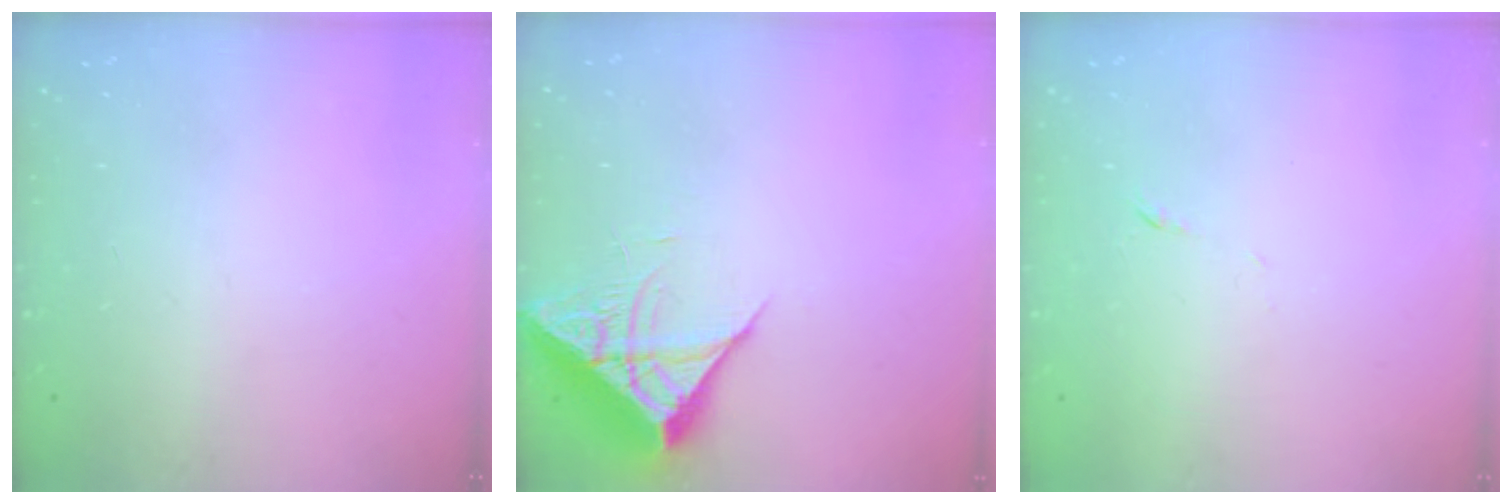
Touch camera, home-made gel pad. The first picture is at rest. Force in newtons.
{"total": 7.3, "press": 7.2, "slide": 0.3}
{"total": 4.4, "press": 4.3, "slide": 0.8}